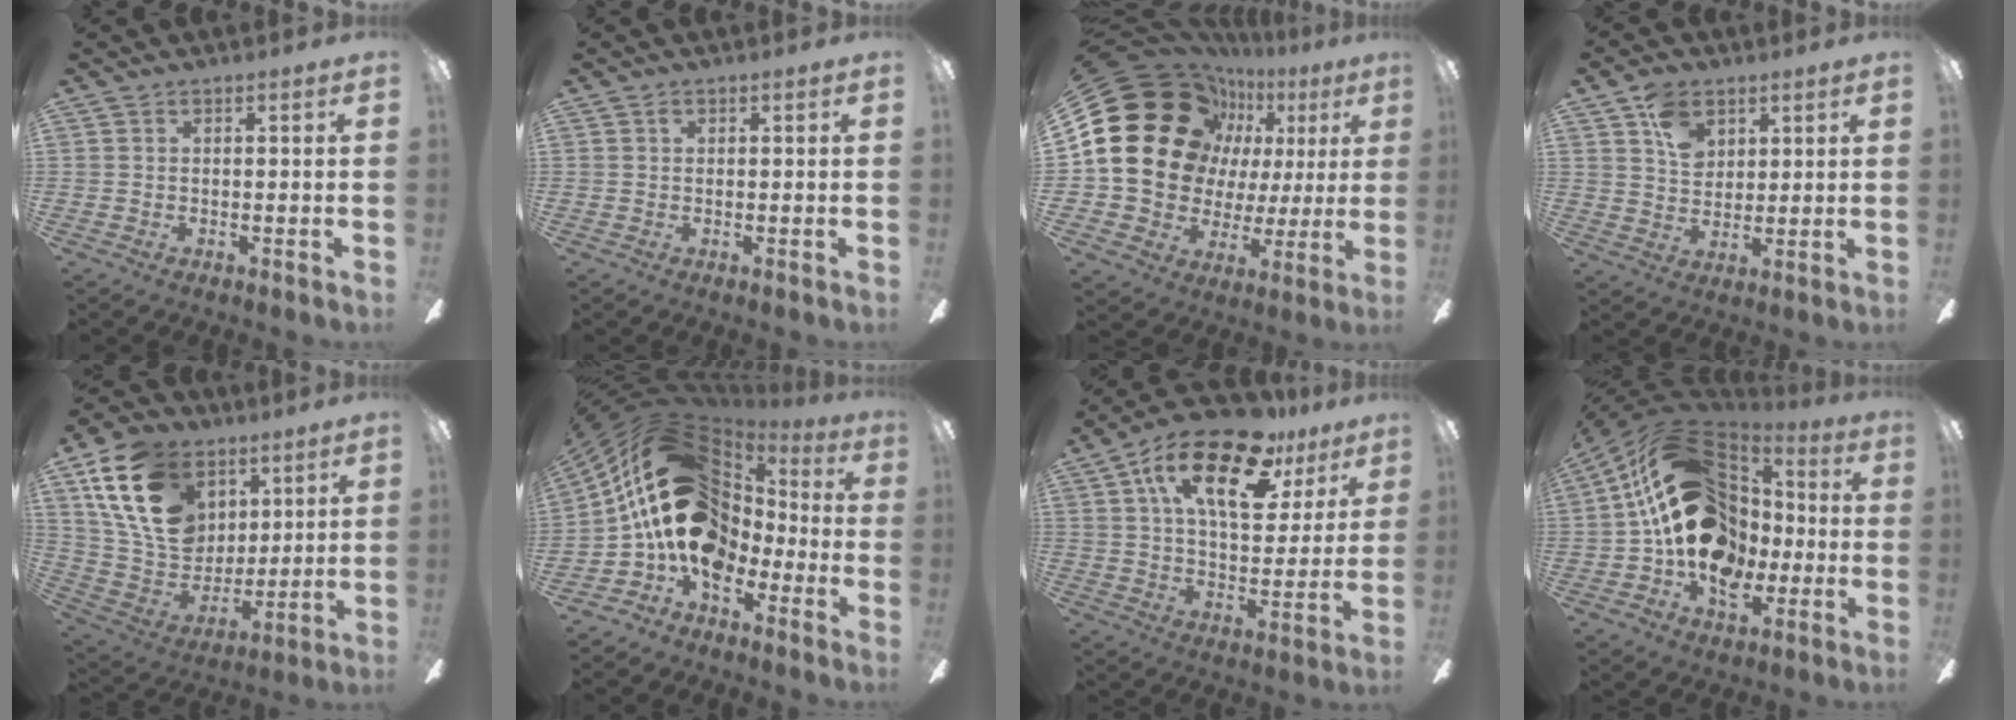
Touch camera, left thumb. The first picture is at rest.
{"total": 0.7, "force": [0.2, 0.5, 0.5], "torque": [-0.009, 0.005, 0.002]}
{"total": 24.7, "force": [7.6, 20.0, 12.4], "torque": [-0.232, -0.032, 0.171]}
{"total": 8.4, "force": [4.3, 6.0, 4.2], "torque": [-0.066, -0.001, 0.078]}
{"total": 22.2, "force": [9.7, 16.1, 11.8], "torque": [-0.241, -0.025, 0.184]}
{"total": 20.8, "force": [2.0, 14.8, 14.4], "torque": [-0.297, -0.012, 0.039]}
{"total": 21.4, "force": [11.2, 9.8, 15.4], "torque": [-0.255, -0.036, 0.187]}
{"total": 24.8, "force": [1.5, 18.2, 16.8], "torque": [-0.318, 0.010, 0.032]}